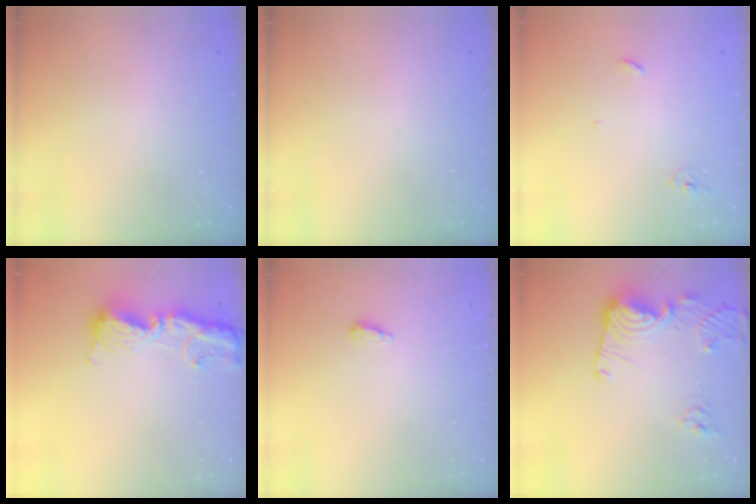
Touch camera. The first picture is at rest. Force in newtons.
{"total": 0.0}
{"total": 3.2, "press": 3.2, "slide": 0.2}
{"total": 13.2, "press": 13.1, "slide": 1.3}
{"total": 3.4, "press": 3.3, "slide": 0.5}
{"total": 15.3, "press": 15.2, "slide": 1.7}